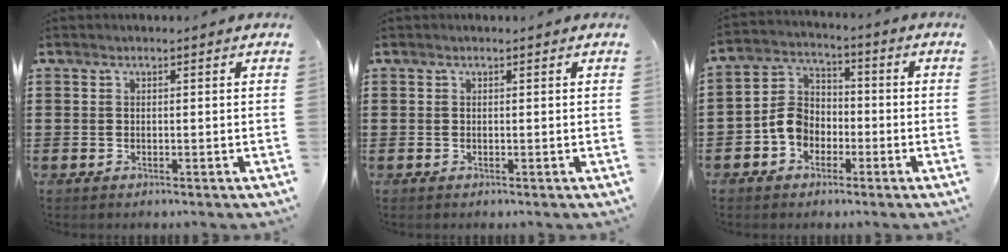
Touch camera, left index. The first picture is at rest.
{"total": 0.0}
{"total": 6.1, "force": [-2.6, 4.9, 2.6], "torque": [-0.075, 0.013, -0.056]}